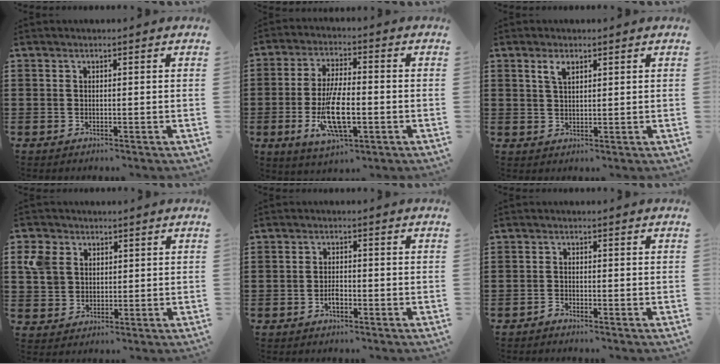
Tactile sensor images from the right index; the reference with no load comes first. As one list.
[{"total": 10.7, "force": [-2.7, 3.8, 9.7], "torque": [-0.202, -0.015, -0.046]}, {"total": 2.3, "force": [1.4, 1.0, 1.5], "torque": [-0.034, 0.004, 0.025]}, {"total": 5.4, "force": [2.2, 4.5, 2.2], "torque": [-0.068, 0.016, 0.039]}, {"total": 1.9, "force": [-1.1, 0.9, 1.3], "torque": [-0.027, 0.001, -0.021]}, {"total": 1.1, "force": [-1.1, -0.1, 0.1], "torque": [-0.006, -0.001, -0.023]}]